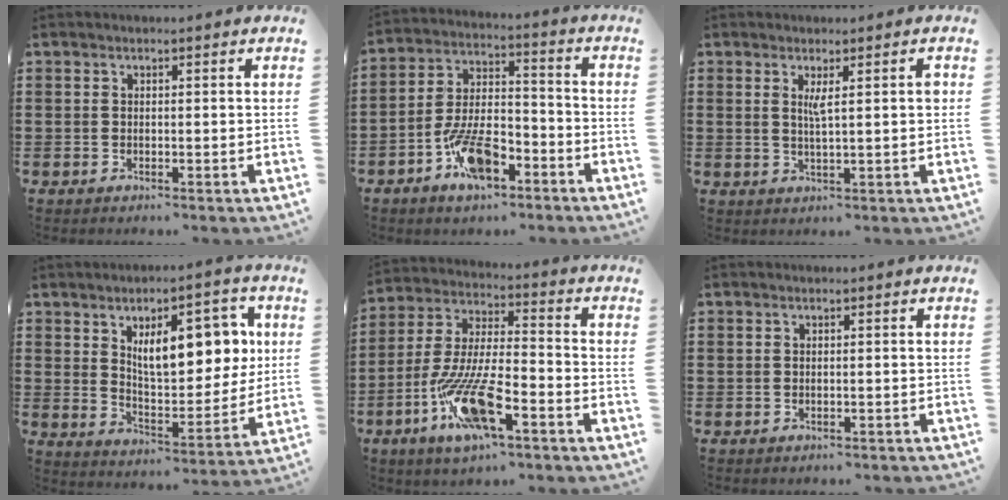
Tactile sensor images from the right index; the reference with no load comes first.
{"total": 9.3, "force": [-5.1, 4.1, 6.7], "torque": [-0.136, 0.010, -0.090]}
{"total": 2.9, "force": [0.8, 0.1, 2.8], "torque": [-0.056, -0.002, 0.011]}
{"total": 11.5, "force": [4.3, 5.4, 9.2], "torque": [-0.139, -0.007, 0.069]}
{"total": 13.3, "force": [-7.3, 3.5, 10.5], "torque": [-0.231, -0.003, -0.140]}
{"total": 0.6, "force": [-0.6, 0.1, -0.1], "torque": [-0.001, 0.001, -0.013]}